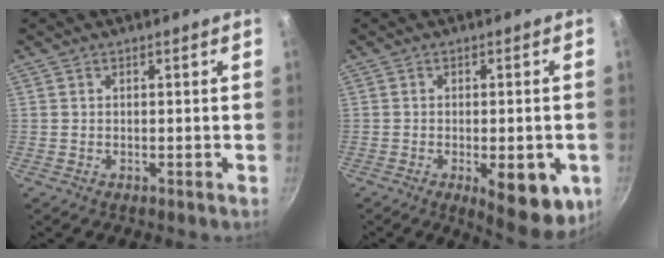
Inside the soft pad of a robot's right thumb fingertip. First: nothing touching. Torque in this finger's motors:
{"motor_torque": [1.40, 1.78, -0.09, 0.05, 0.27]}